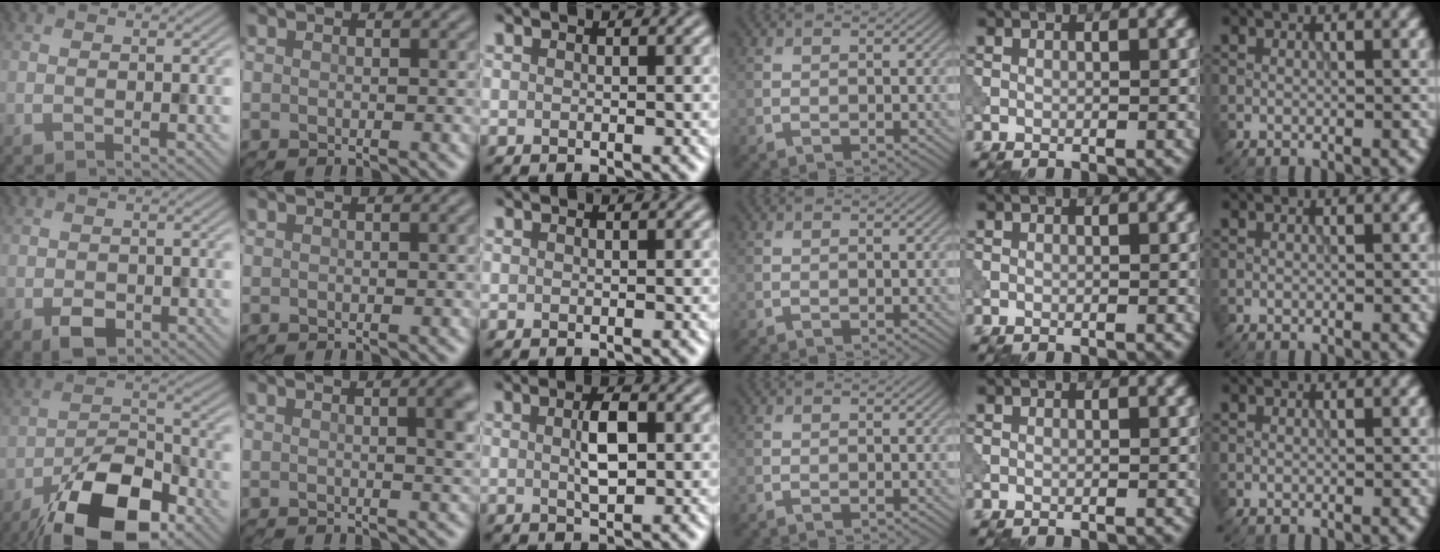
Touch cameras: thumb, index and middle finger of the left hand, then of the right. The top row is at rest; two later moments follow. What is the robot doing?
{"motion": "shake", "object": "bell"}